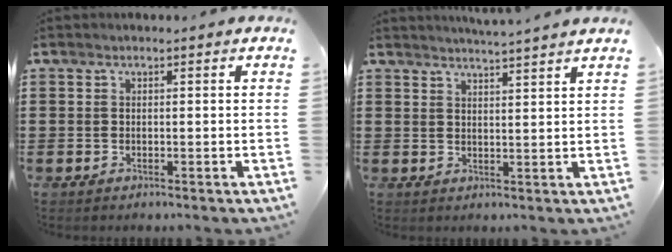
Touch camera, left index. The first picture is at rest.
{"total": 3.1, "force": [3.0, -0.8, 0.4], "torque": [-0.016, -0.015, 0.055]}